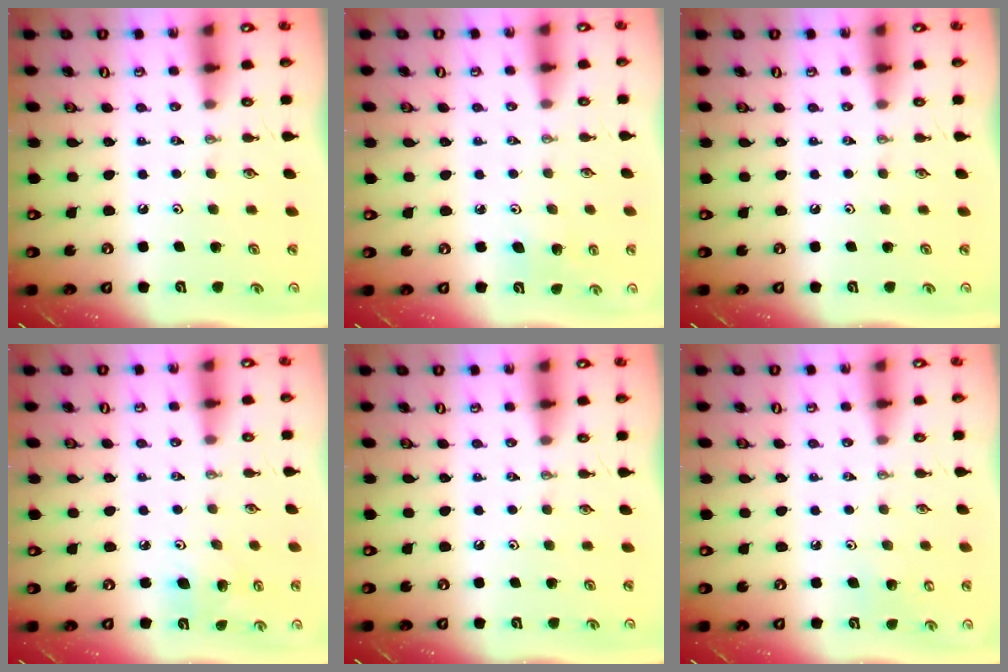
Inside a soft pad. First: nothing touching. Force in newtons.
{"total": 4.4, "press": 4.0, "slide": 1.8}
{"total": 0.0}
{"total": 6.1, "press": 6.0, "slide": 1.0}
{"total": 0.0}
{"total": 4.6, "press": 4.5, "slide": 1.1}